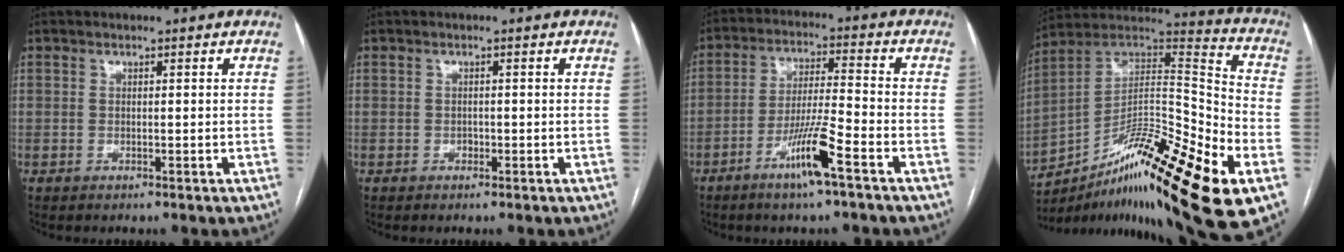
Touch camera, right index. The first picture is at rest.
{"total": 0.7, "force": [-0.4, 0.5, 0.3], "torque": [-0.005, 0.003, -0.006]}
{"total": 9.1, "force": [-5.2, -0.2, 7.5], "torque": [-0.143, -0.007, -0.097]}
{"total": 26.3, "force": [-12.5, 3.3, 22.9], "torque": [-0.320, 0.012, -0.201]}